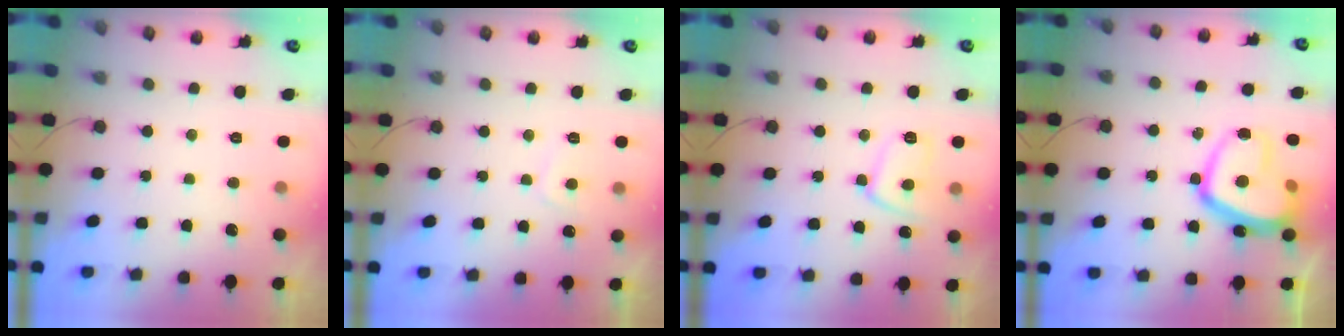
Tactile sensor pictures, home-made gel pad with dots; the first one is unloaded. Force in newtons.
{"total": 2.8, "press": 2.7, "slide": 0.9}
{"total": 9.1, "press": 9.1, "slide": 0.8}
{"total": 17.8, "press": 17.7, "slide": 1.6}